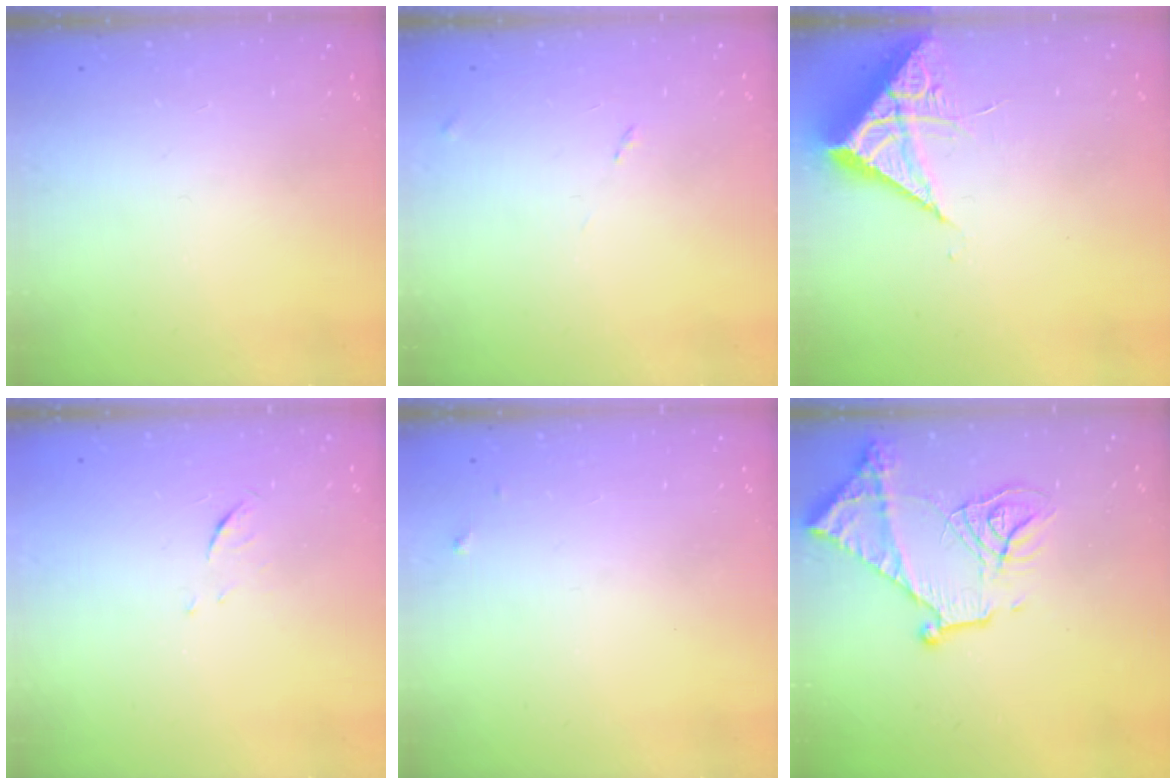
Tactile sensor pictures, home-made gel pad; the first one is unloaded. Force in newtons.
{"total": 7.6, "press": 7.5, "slide": 0.7}
{"total": 6.2, "press": 6.2, "slide": 0.4}
{"total": 5.0, "press": 4.9, "slide": 0.4}
{"total": 3.5, "press": 3.5, "slide": 0.2}
{"total": 18.2, "press": 18.2, "slide": 1.1}